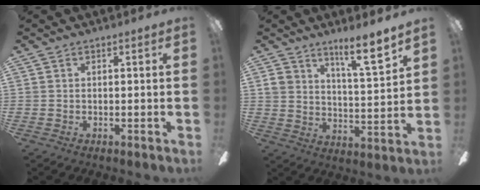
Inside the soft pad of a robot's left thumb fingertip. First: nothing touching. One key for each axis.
{"total": 10.6, "fx": 7.8, "fy": 2.8, "fz": 6.6, "tx": -0.096, "ty": -0.045, "tz": 0.133}